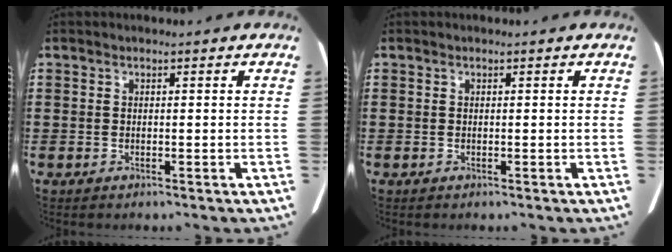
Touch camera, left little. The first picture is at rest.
{"total": 0.0}